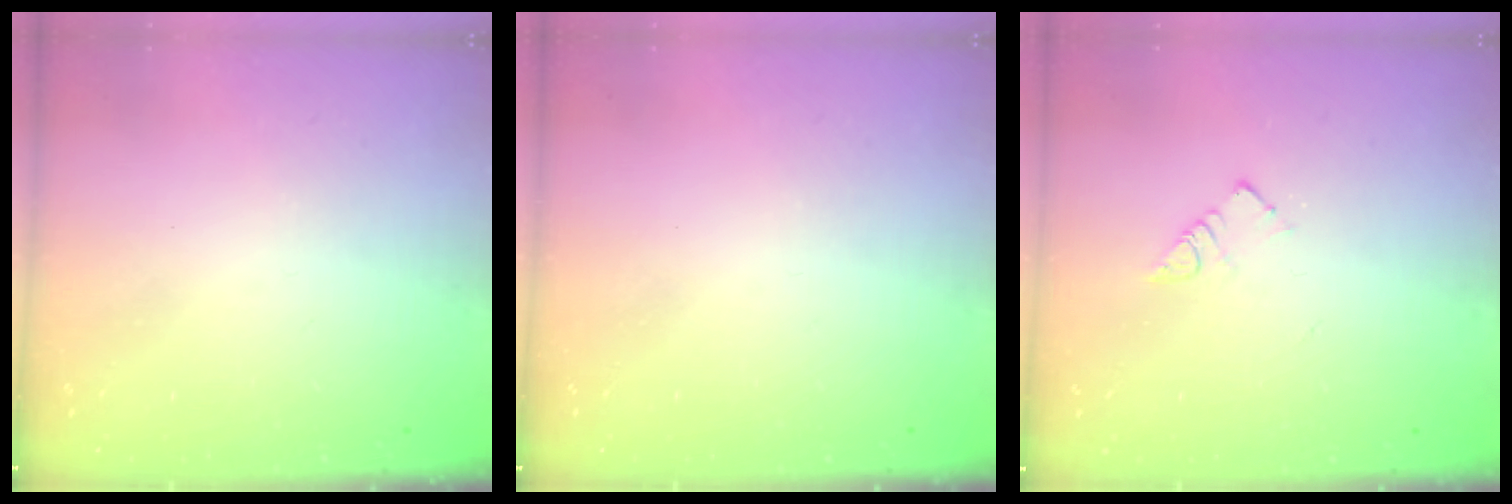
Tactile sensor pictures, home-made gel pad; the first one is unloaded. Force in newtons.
{"total": 0.0}
{"total": 3.9, "press": 3.9, "slide": 0.2}